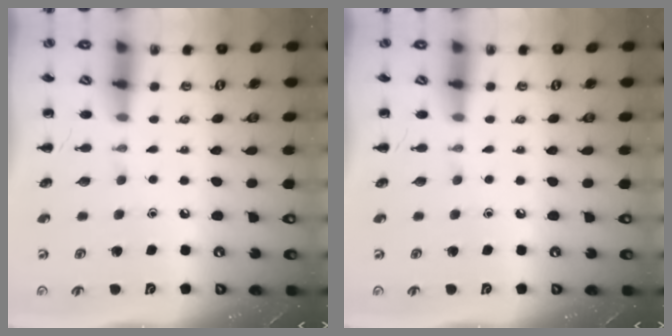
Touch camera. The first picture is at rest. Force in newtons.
{"total": 0.0}